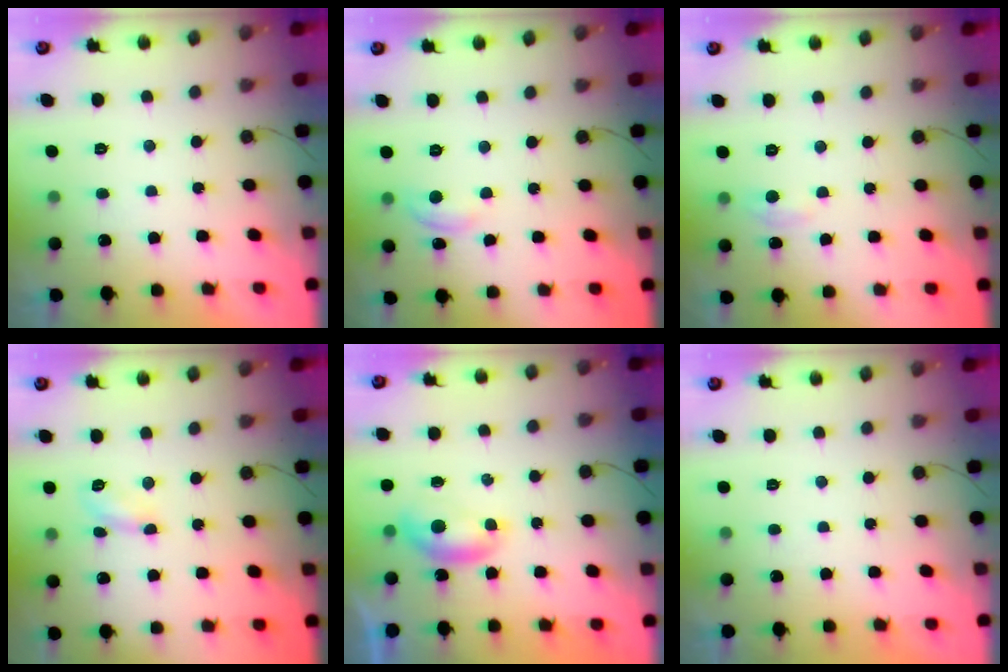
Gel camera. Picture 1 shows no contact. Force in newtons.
{"total": 5.4, "press": 5.4, "slide": 0.5}
{"total": 2.9, "press": 2.9, "slide": 0.4}
{"total": 5.0, "press": 5.0, "slide": 0.5}
{"total": 5.3, "press": 5.2, "slide": 0.7}
{"total": 0.0}